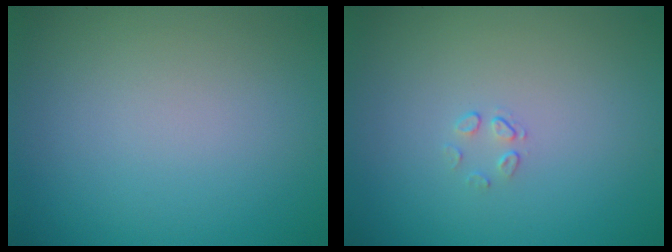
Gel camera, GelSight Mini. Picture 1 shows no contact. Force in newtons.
{"total": 0.7, "press": 0.4, "slide": 0.6}